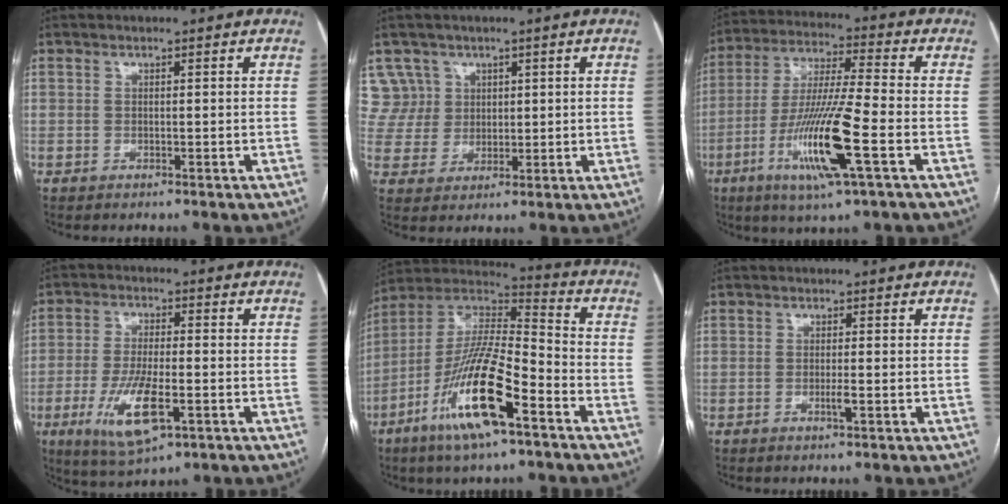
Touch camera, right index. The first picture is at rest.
{"total": 6.4, "force": [3.3, 5.4, -0.7], "torque": [0.023, 0.017, 0.071]}
{"total": 15.1, "force": [-5.3, 0.3, 14.1], "torque": [-0.283, -0.019, -0.100]}
{"total": 10.2, "force": [-3.8, 3.1, 9.0], "torque": [-0.181, -0.016, -0.061]}
{"total": 17.7, "force": [-8.4, 3.1, 15.3], "torque": [-0.308, -0.014, -0.152]}
{"total": 1.5, "force": [-0.5, 0.0, 1.5], "torque": [-0.028, -0.003, -0.009]}